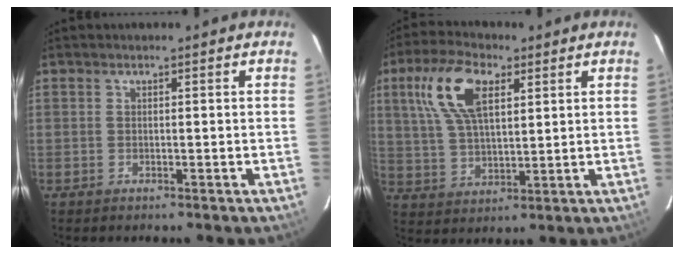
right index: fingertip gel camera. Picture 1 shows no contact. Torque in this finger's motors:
{"motor_torque": [0.66, 0.47, 0.58, 0.10]}